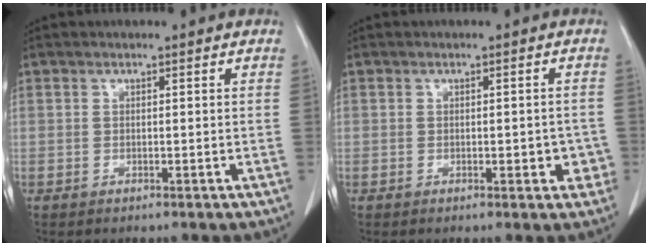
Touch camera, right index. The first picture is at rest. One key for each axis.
{"total": 3.0, "fx": -0.9, "fy": 1.4, "fz": 2.4, "tx": -0.018, "ty": 0.008, "tz": -0.003}